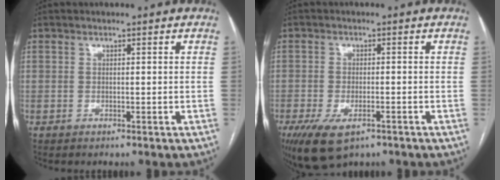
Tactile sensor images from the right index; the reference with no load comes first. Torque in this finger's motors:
{"motor_torque": [1.43, -0.71, 0.44, 0.10]}